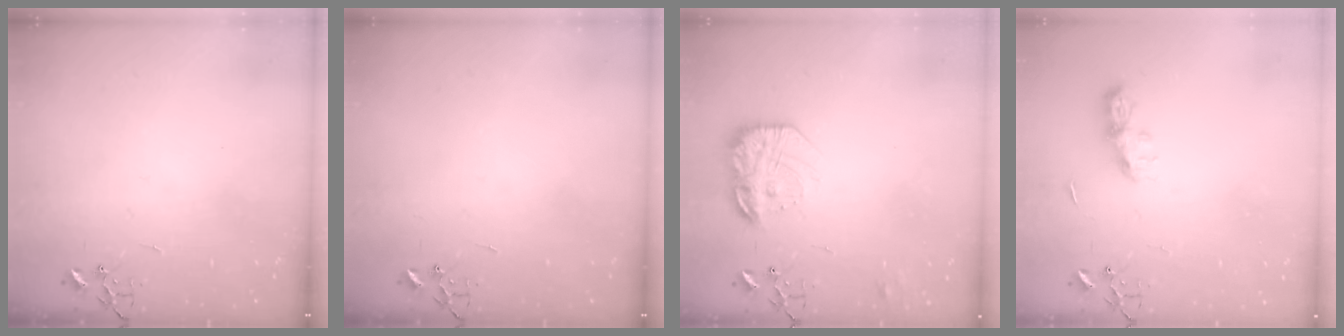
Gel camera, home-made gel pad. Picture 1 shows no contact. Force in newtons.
{"total": 0.0}
{"total": 17.3, "press": 17.2, "slide": 1.2}
{"total": 7.8, "press": 7.8, "slide": 0.4}